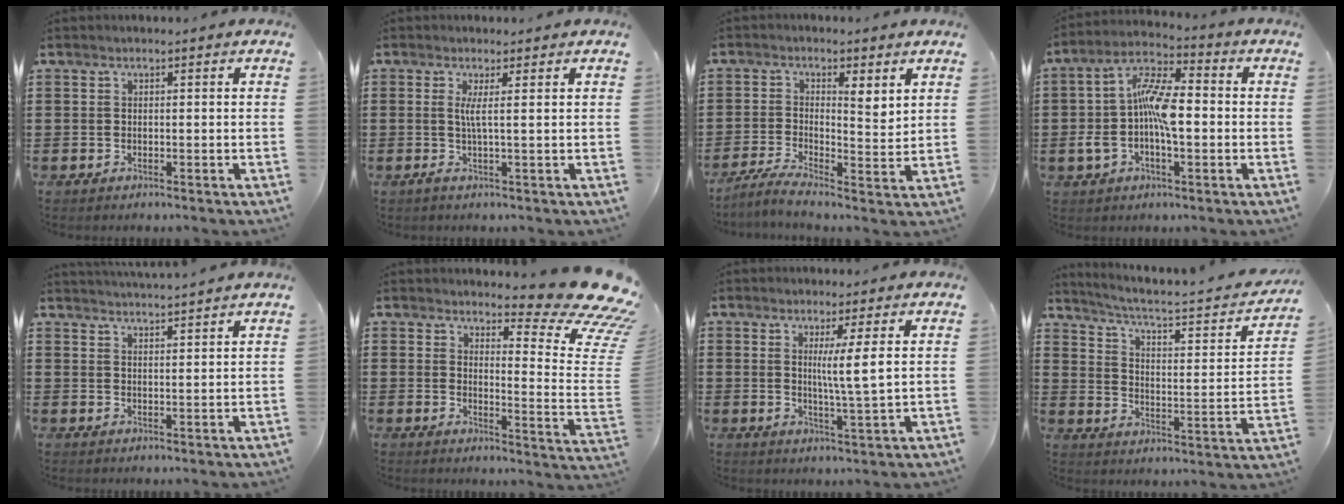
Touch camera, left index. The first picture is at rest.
{"total": 3.1, "force": [0.5, -0.5, 3.0], "torque": [-0.059, -0.009, 0.006]}
{"total": 3.0, "force": [1.4, 0.6, 2.6], "torque": [-0.044, -0.020, 0.015]}
{"total": 10.3, "force": [-1.1, 4.4, 9.2], "torque": [-0.202, 0.003, -0.027]}
{"total": 2.9, "force": [2.8, -0.6, 0.0], "torque": [-0.007, -0.014, 0.052]}
{"total": 11.4, "force": [8.9, 1.8, 6.9], "torque": [-0.107, -0.071, 0.152]}
{"total": 5.1, "force": [1.7, -0.7, 4.8], "torque": [-0.088, -0.012, 0.023]}
{"total": 3.5, "force": [2.4, 0.5, 2.5], "torque": [-0.066, -0.028, 0.029]}